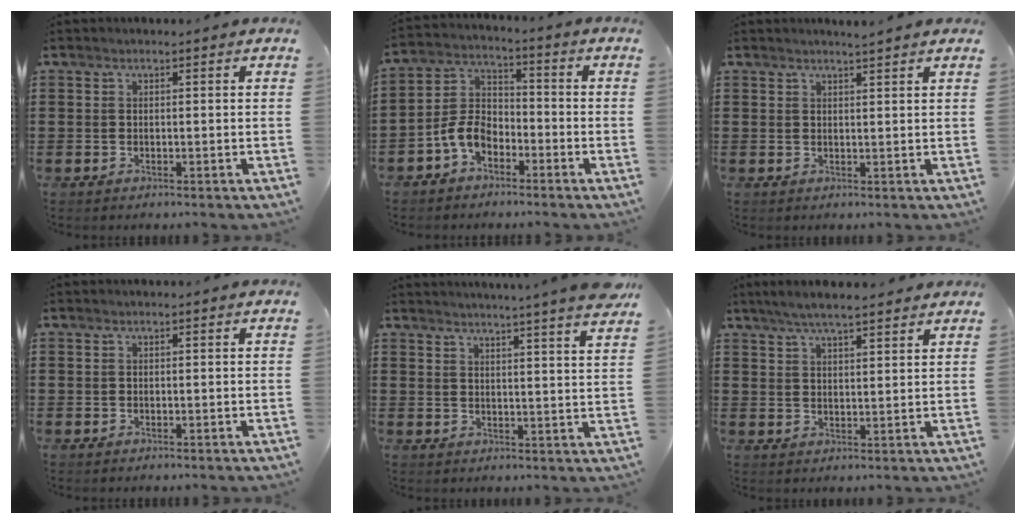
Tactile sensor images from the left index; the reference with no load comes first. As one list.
[{"total": 6.5, "force": [-4.0, 3.9, 3.5], "torque": [-0.099, 0.009, -0.086]}, {"total": 1.8, "force": [1.7, -0.3, 0.5], "torque": [-0.012, -0.002, 0.033]}, {"total": 0.0}, {"total": 4.4, "force": [4.0, -1.2, 1.3], "torque": [-0.034, -0.026, 0.066]}, {"total": 4.7, "force": [4.0, 0.6, 2.4], "torque": [-0.055, -0.001, 0.073]}]